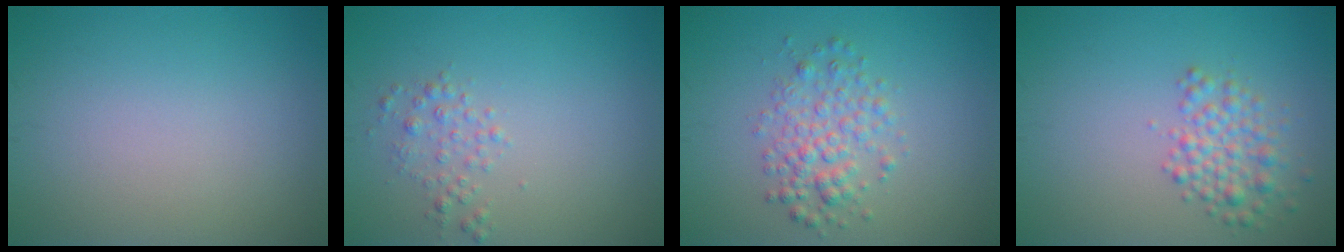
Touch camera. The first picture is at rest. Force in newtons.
{"total": 1.5, "press": 1.5, "slide": 0.0}
{"total": 3.1, "press": 3.1, "slide": 0.1}
{"total": 2.9, "press": 2.9, "slide": 0.1}